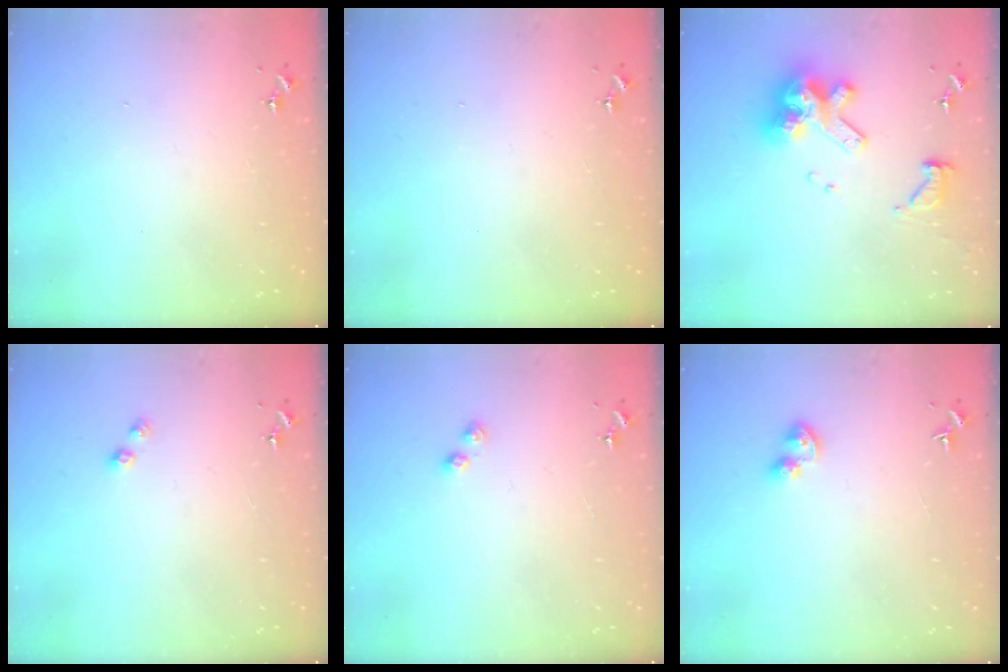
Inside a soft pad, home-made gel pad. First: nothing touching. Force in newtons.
{"total": 0.0}
{"total": 15.9, "press": 15.8, "slide": 1.4}
{"total": 3.1, "press": 3.0, "slide": 0.7}
{"total": 2.8, "press": 2.8, "slide": 0.4}
{"total": 5.7, "press": 5.6, "slide": 1.3}